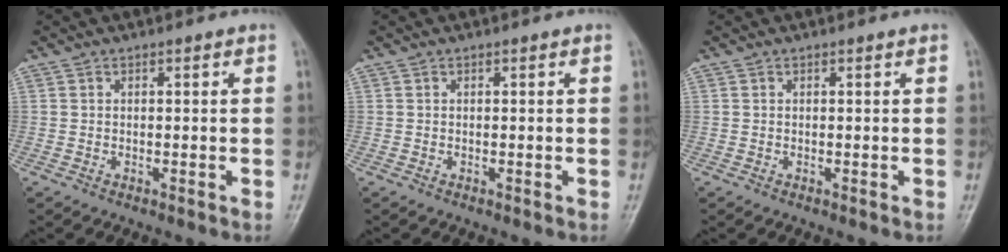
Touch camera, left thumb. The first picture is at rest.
{"total": 0.0}
{"total": 0.0}